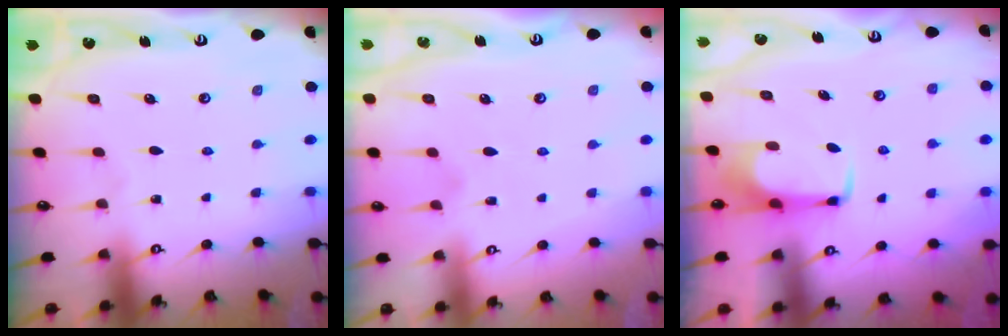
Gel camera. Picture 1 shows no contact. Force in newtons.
{"total": 1.1, "press": 0.0, "slide": 1.1}
{"total": 1.0, "press": 0.9, "slide": 0.4}